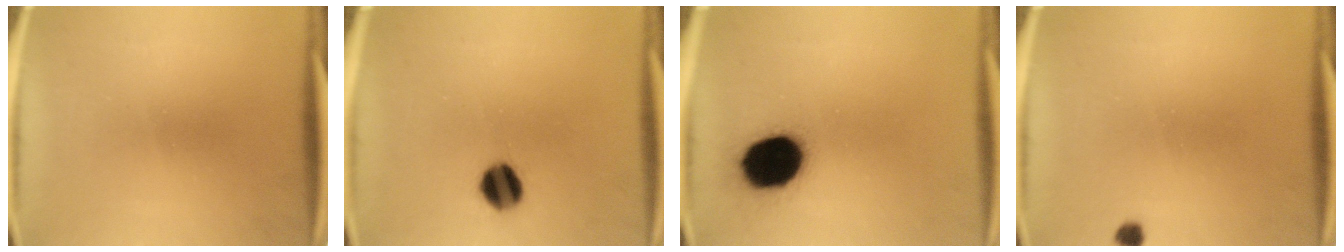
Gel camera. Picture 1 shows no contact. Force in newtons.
{"total": 7.5}
{"total": 16.8}
{"total": 1.4}